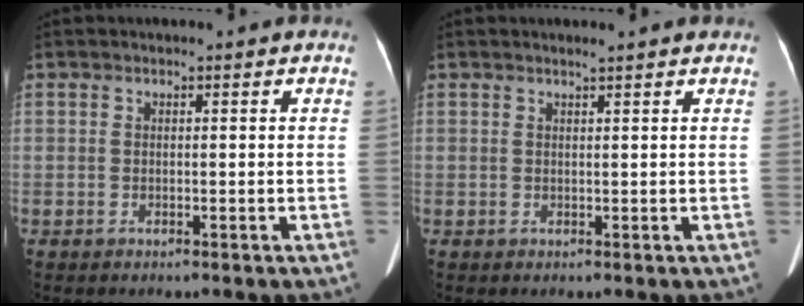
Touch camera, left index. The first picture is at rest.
{"total": 2.1, "force": [1.9, 0.0, 1.0], "torque": [-0.015, 0.013, 0.024]}